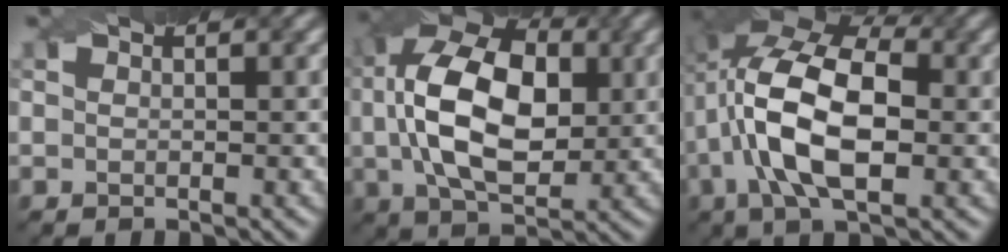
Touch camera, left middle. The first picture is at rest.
{"total": 12.5, "force": [1.4, 7.3, 10.1], "torque": [-0.197, 0.018, 0.022]}
{"total": 12.5, "force": [-0.2, 6.6, 10.6], "torque": [-0.210, 0.020, -0.014]}